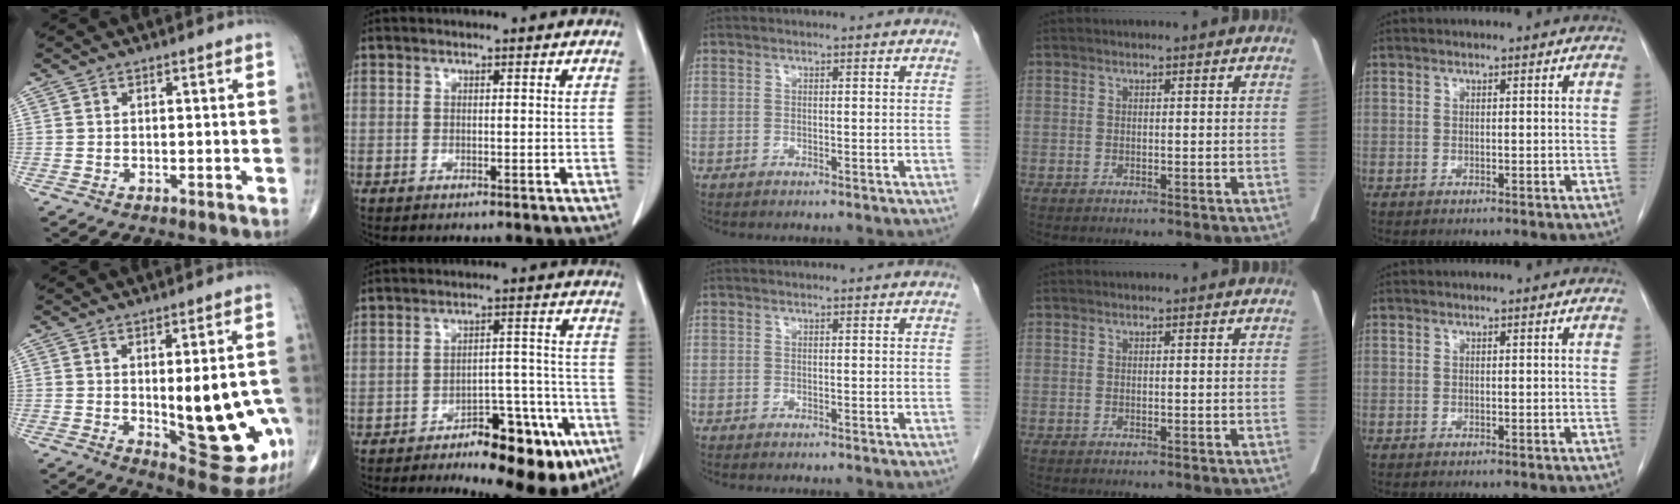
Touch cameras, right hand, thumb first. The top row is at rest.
{"thumb": {"total": 17.5, "force": [-2.7, 6.8, 15.9], "torque": [-0.175, -0.012, -0.009]}, "index": {"total": 14.6, "force": [-9.0, 5.4, 10.1], "torque": [-0.097, 0.029, -0.122]}}